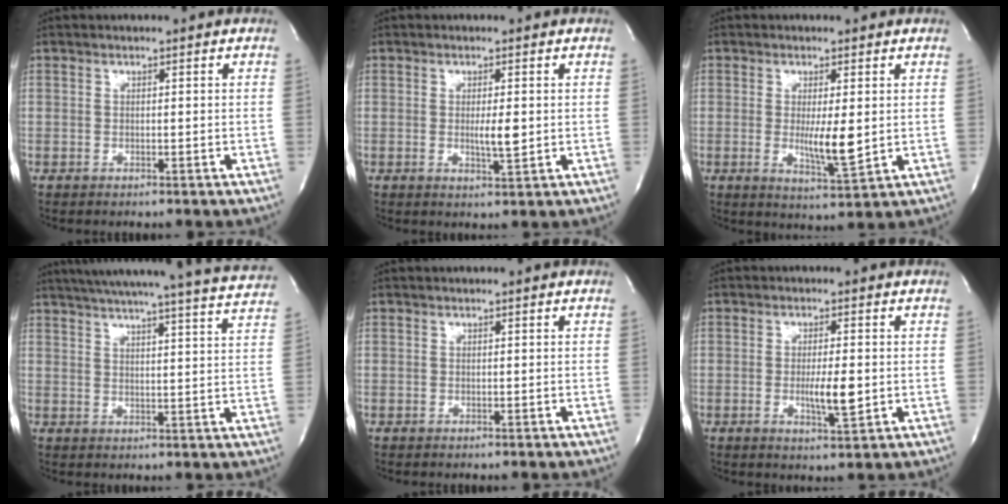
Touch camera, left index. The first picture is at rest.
{"total": 2.9, "force": [0.1, 0.4, 2.8], "torque": [-0.051, -0.009, 0.002]}
{"total": 5.6, "force": [0.1, 0.8, 5.6], "torque": [-0.097, -0.018, 0.005]}
{"total": 26.6, "force": [24.5, 0.0, 10.2], "torque": [-0.165, -0.048, 0.298]}
{"total": 0.7, "force": [0.6, 0.0, 0.3], "torque": [-0.003, 0.008, 0.009]}
{"total": 4.5, "force": [-0.6, 0.7, 4.4], "torque": [-0.080, -0.010, -0.007]}